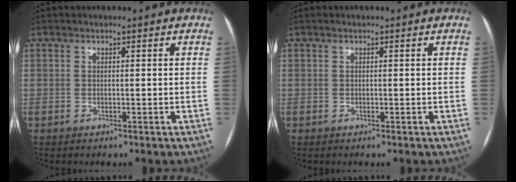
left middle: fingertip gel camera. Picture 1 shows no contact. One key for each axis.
{"total": 0.0}